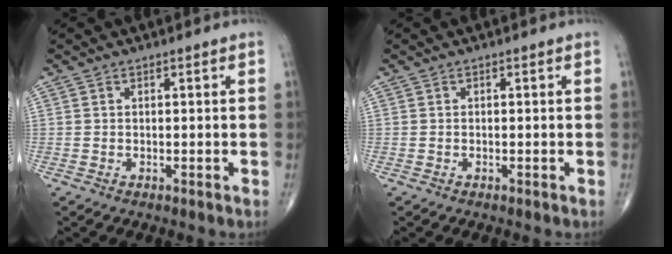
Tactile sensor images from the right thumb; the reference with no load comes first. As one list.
[{"total": 0.0}]